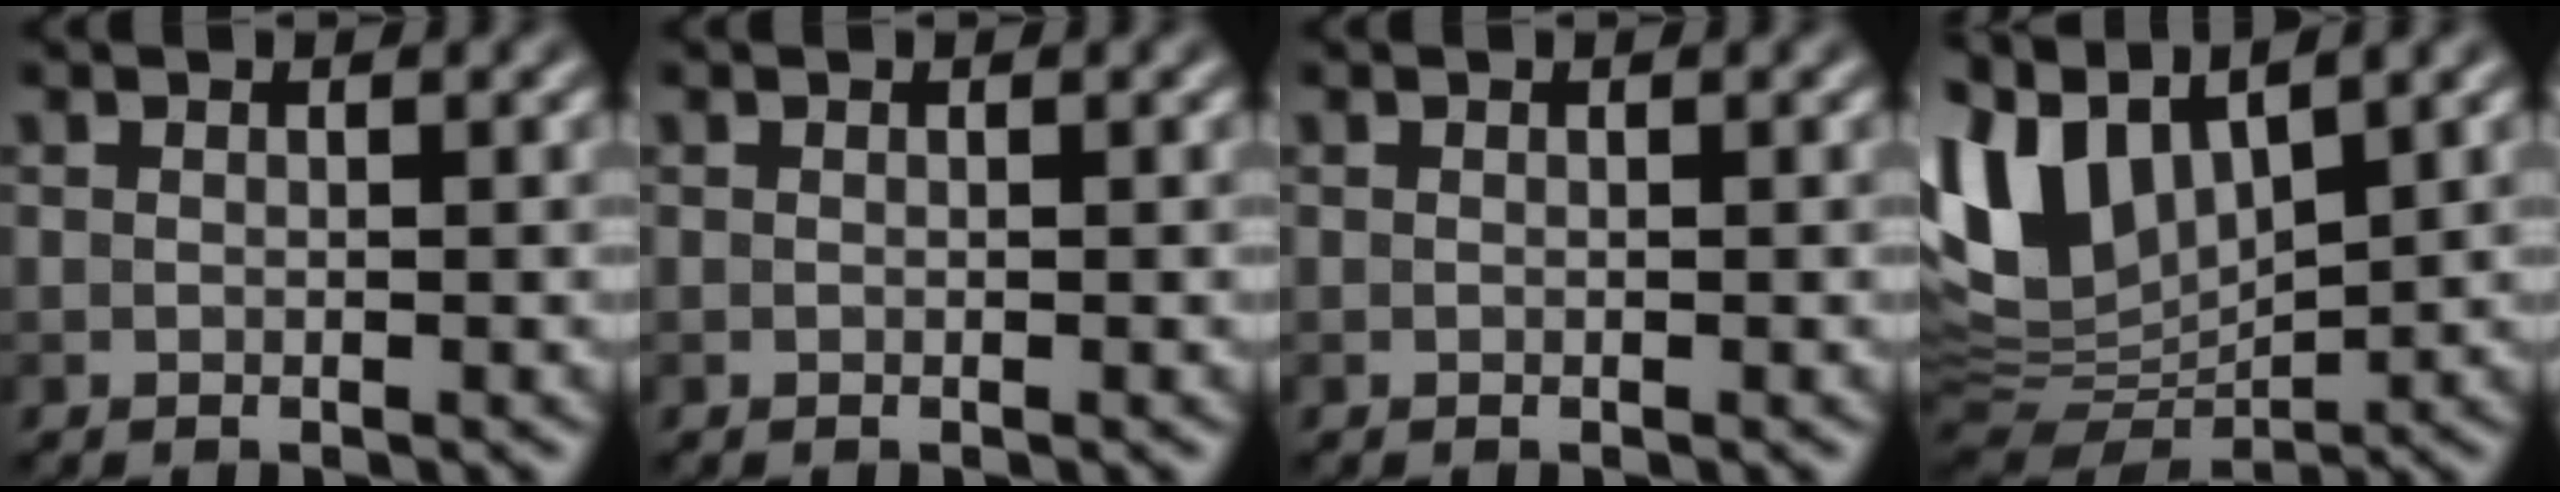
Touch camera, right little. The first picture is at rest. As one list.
[{"total": 0.0}, {"total": 0.0}, {"total": 10.4, "force": [4.8, 5.4, 7.5], "torque": [-0.181, 0.013, 0.092]}]